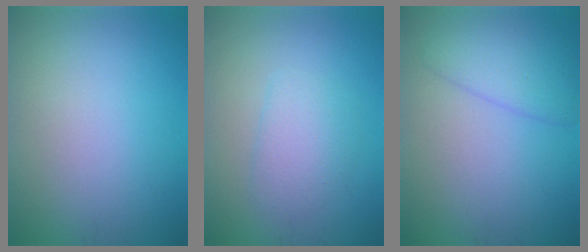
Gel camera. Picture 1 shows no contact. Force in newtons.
{"total": 2.4, "press": 2.4, "slide": 0.1}
{"total": 3.3, "press": 3.3, "slide": 0.2}